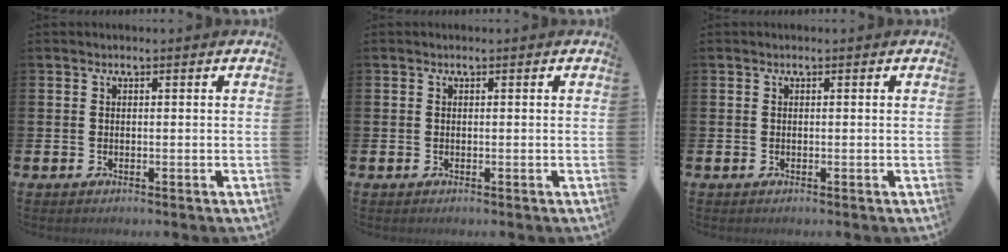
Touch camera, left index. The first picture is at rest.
{"total": 0.0}
{"total": 0.0}